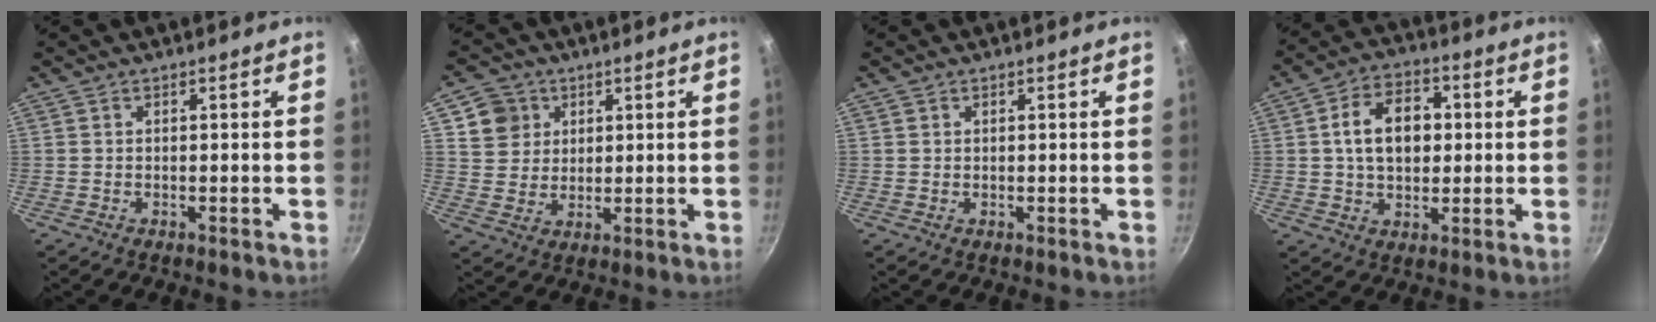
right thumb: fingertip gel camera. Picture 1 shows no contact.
{"total": 7.4, "force": [3.1, 6.5, 1.7], "torque": [0.005, 0.002, 0.058]}
{"total": 0.5, "force": [0.3, 0.4, 0.1], "torque": [0.002, 0.000, 0.004]}
{"total": 11.9, "force": [1.5, 8.3, 8.4], "torque": [-0.110, 0.015, 0.016]}